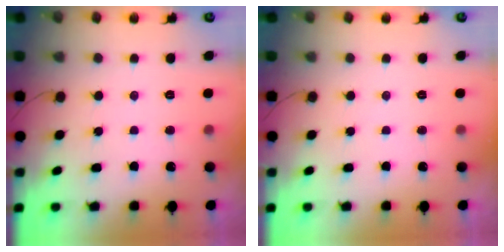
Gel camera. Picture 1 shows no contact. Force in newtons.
{"total": 0.0}